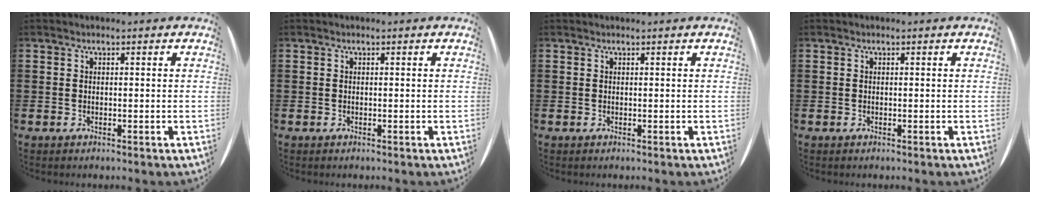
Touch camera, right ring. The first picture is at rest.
{"total": 0.0}
{"total": 0.0}
{"total": 0.0}